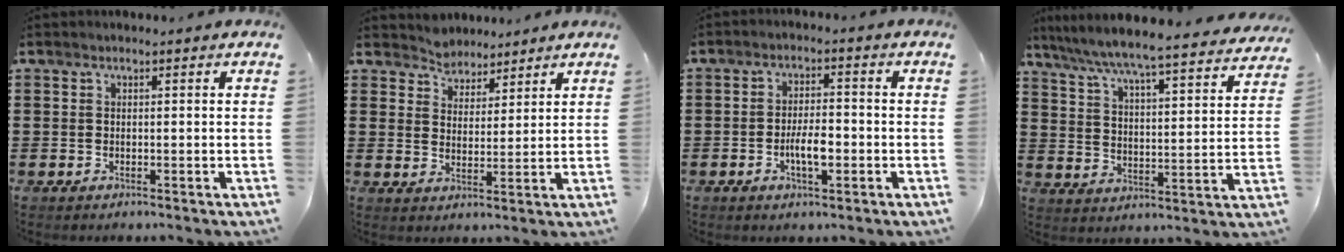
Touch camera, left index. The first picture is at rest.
{"total": 3.9, "force": [3.5, 1.5, -0.7], "torque": [-0.008, -0.012, 0.064]}
{"total": 4.9, "force": [-1.3, 1.8, 4.3], "torque": [-0.082, 0.006, -0.026]}
{"total": 5.7, "force": [5.4, -0.7, 1.7], "torque": [-0.060, -0.048, 0.085]}